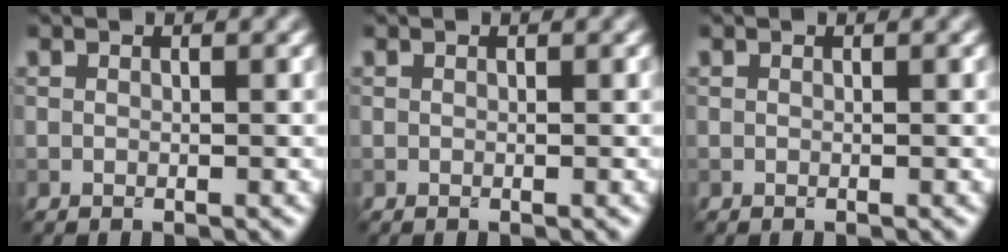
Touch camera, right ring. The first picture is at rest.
{"total": 0.0}
{"total": 0.0}